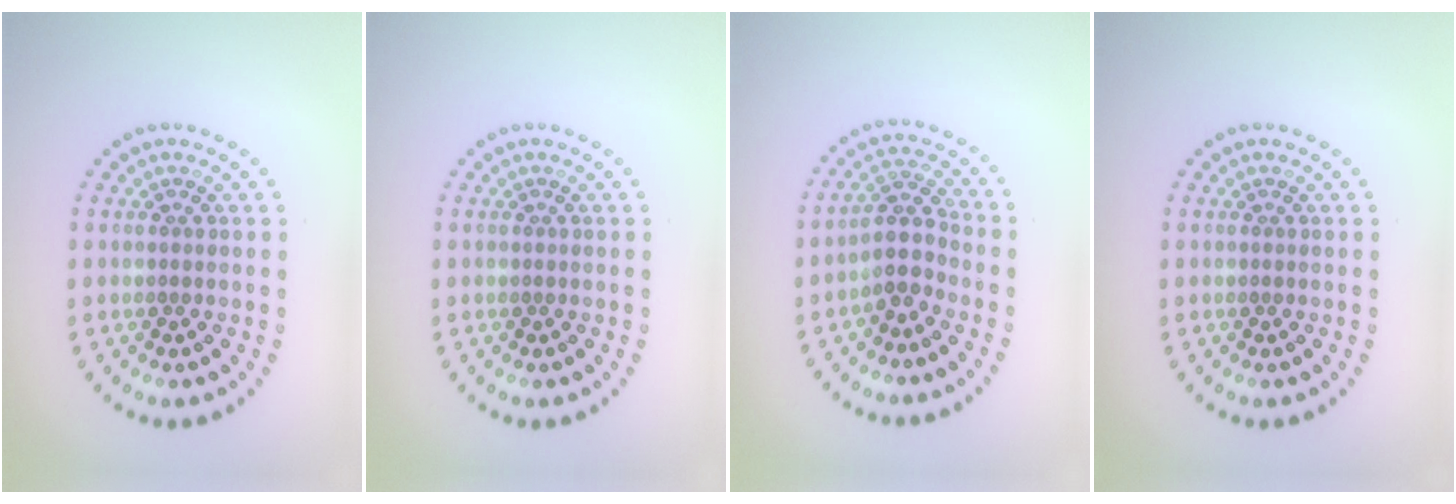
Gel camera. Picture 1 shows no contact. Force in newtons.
{"total": 0.0}
{"total": 2.9, "press": 2.3, "slide": 1.7}
{"total": 0.0}